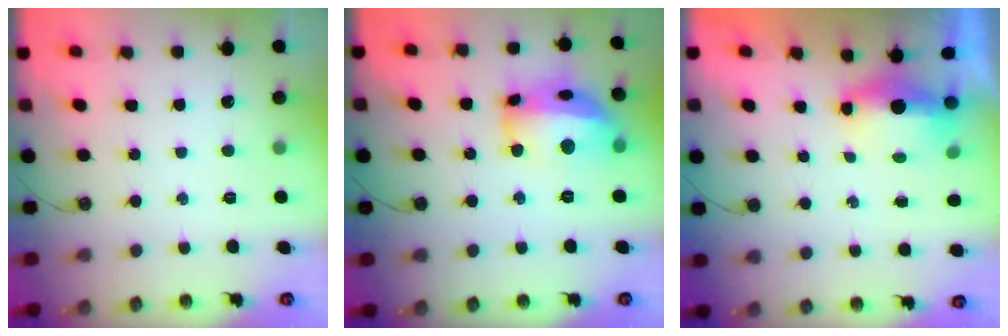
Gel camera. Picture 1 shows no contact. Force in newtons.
{"total": 17.7, "press": 17.6, "slide": 2.1}
{"total": 13.6, "press": 6.9, "slide": 11.7}